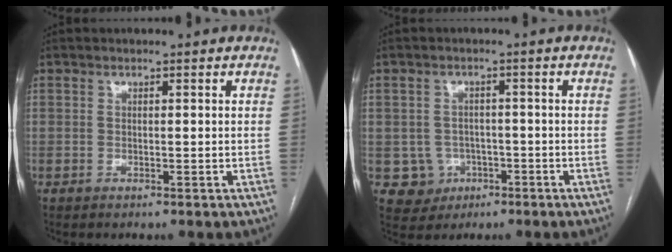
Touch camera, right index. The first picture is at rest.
{"total": 4.9, "force": [-1.3, 4.7, 0.4], "torque": [0.003, 0.010, -0.009]}